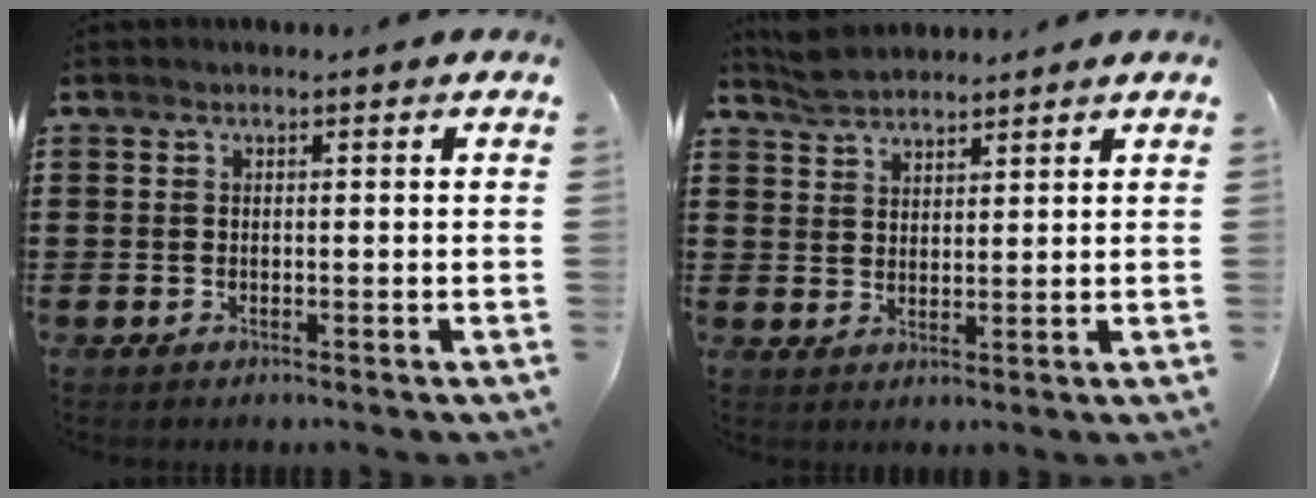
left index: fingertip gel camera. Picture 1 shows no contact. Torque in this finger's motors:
{"motor_torque": [-0.09, -0.05, -0.15, -0.06]}